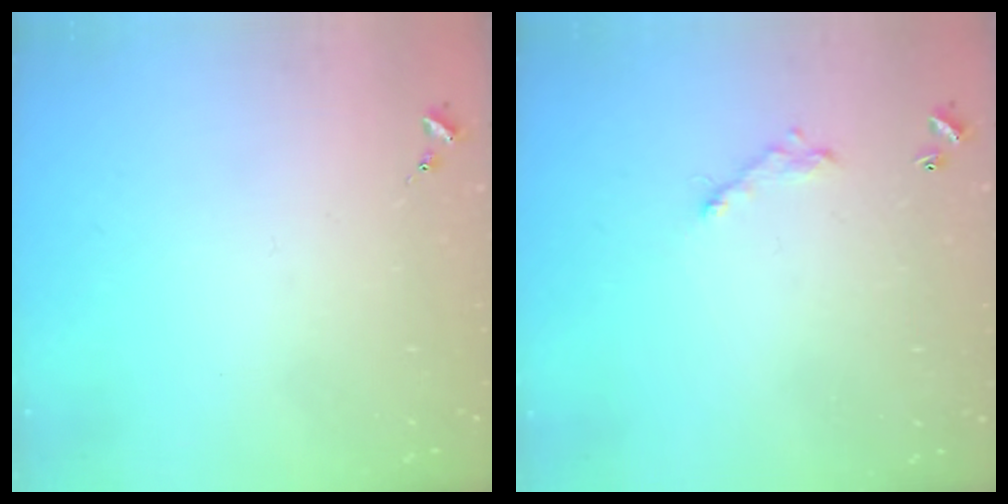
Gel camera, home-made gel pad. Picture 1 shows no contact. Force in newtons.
{"total": 5.2, "press": 5.2, "slide": 0.2}